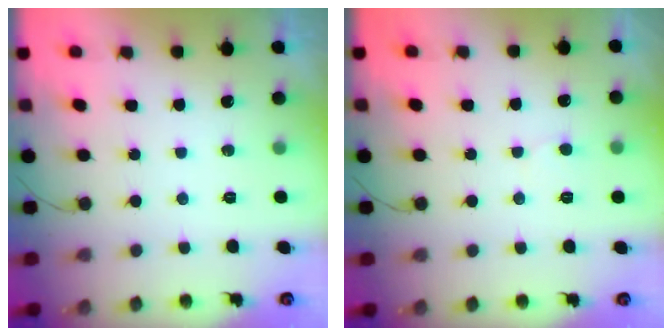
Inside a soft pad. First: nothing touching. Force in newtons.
{"total": 4.6, "press": 4.6, "slide": 0.4}